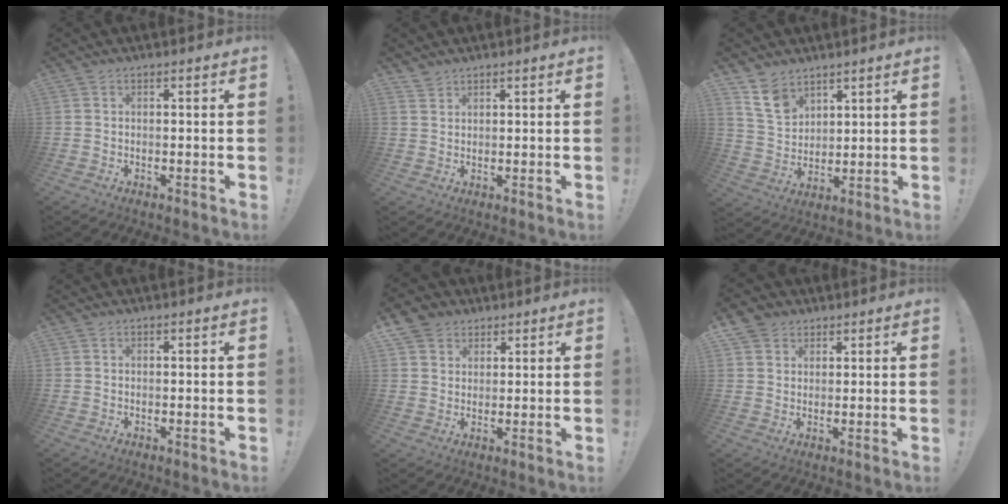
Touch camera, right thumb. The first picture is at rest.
{"total": 2.3, "force": [2.1, 0.8, 0.4], "torque": [0.004, -0.018, 0.039]}
{"total": 10.3, "force": [7.1, 6.6, 3.5], "torque": [-0.060, -0.038, 0.141]}
{"total": 0.0}
{"total": 6.2, "force": [3.9, 4.7, 0.9], "torque": [-0.014, -0.025, 0.077]}
{"total": 5.1, "force": [3.3, 3.8, 0.8], "torque": [-0.007, -0.019, 0.062]}